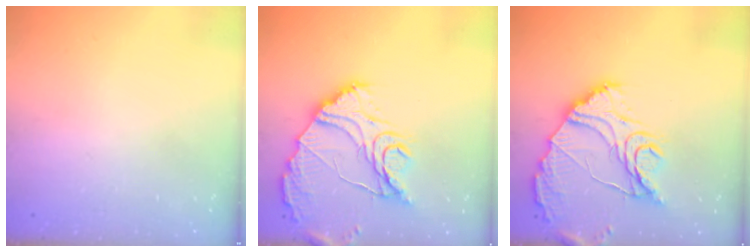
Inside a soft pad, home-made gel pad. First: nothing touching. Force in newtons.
{"total": 14.8, "press": 14.7, "slide": 1.7}
{"total": 14.8, "press": 14.7, "slide": 1.7}